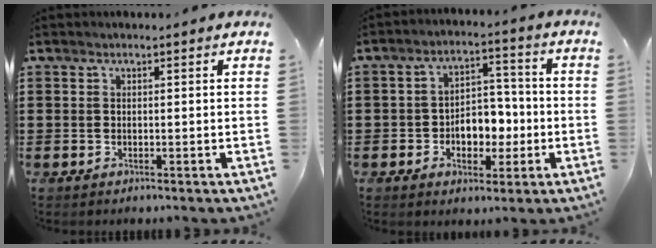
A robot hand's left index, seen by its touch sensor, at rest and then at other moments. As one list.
[{"total": 6.2, "force": [-1.5, 4.5, 3.9], "torque": [-0.062, 0.008, -0.031]}]